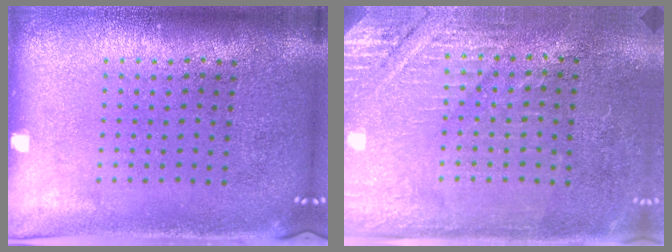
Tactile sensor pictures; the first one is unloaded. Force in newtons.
{"total": 2.8, "press": 2.8, "slide": 0.5}